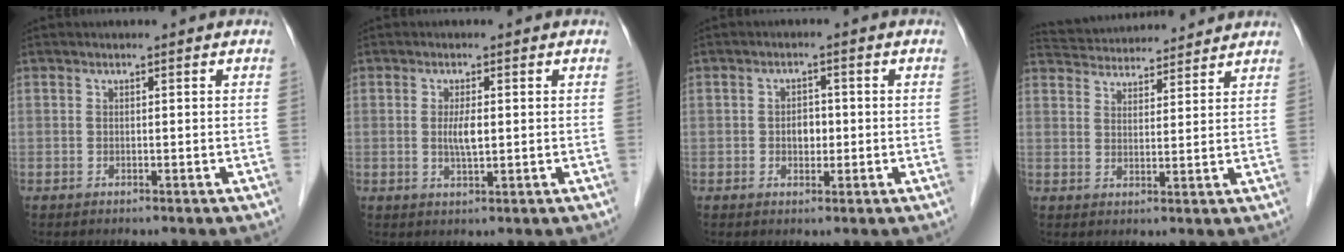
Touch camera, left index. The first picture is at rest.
{"total": 2.7, "force": [0.2, 0.5, 2.6], "torque": [-0.053, -0.004, 0.007]}
{"total": 2.5, "force": [-0.2, 1.8, 1.8], "torque": [-0.028, 0.006, -0.001]}
{"total": 12.9, "force": [12.3, 2.2, 3.0], "torque": [-0.055, 0.037, 0.186]}